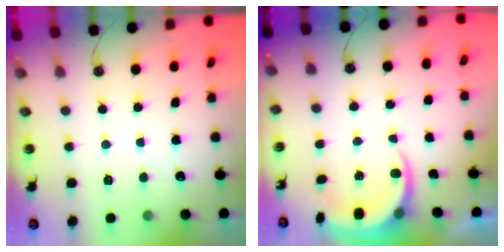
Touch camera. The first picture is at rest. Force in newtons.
{"total": 6.5, "press": 6.4, "slide": 1.0}